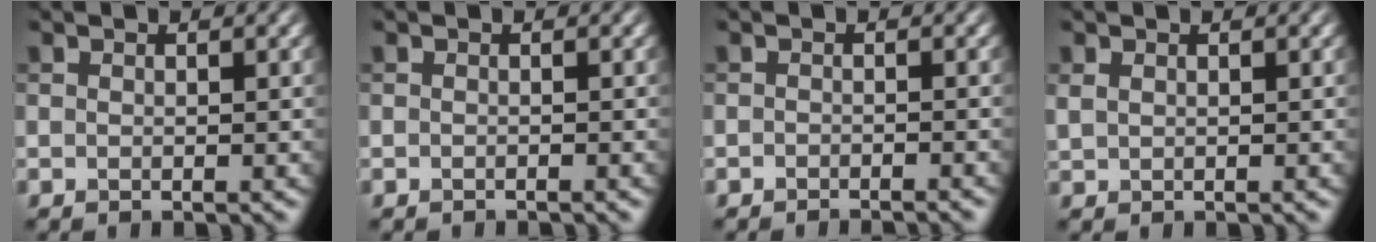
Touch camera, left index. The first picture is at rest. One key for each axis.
{"total": 0.8, "fx": -0.8, "fy": 0.1, "fz": 0.1, "tx": 0.001, "ty": -0.001, "tz": -0.013}
{"total": 1.6, "fx": -1.5, "fy": 0.1, "fz": 0.4, "tx": 0.000, "ty": 0.000, "tz": -0.022}
{"total": 0.9, "fx": 0.5, "fy": 0.6, "fz": 0.5, "tx": -0.015, "ty": 0.000, "tz": 0.014}